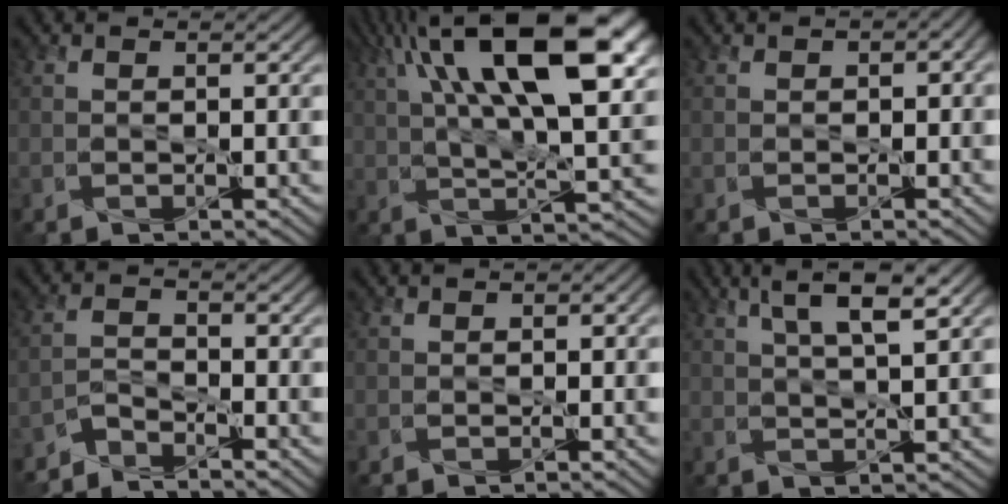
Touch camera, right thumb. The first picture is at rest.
{"total": 18.1, "force": [6.7, 6.6, 15.5], "torque": [-0.265, 0.033, 0.102]}
{"total": 1.4, "force": [0.0, 1.2, 0.9], "torque": [-0.016, -0.003, -0.002]}
{"total": 3.2, "force": [-3.1, 0.6, 0.6], "torque": [-0.013, 0.000, -0.073]}
{"total": 0.7, "force": [0.0, 0.6, 0.3], "torque": [-0.005, -0.004, -0.003]}
{"total": 6.0, "force": [3.0, 1.3, 5.0], "torque": [-0.089, 0.006, 0.056]}